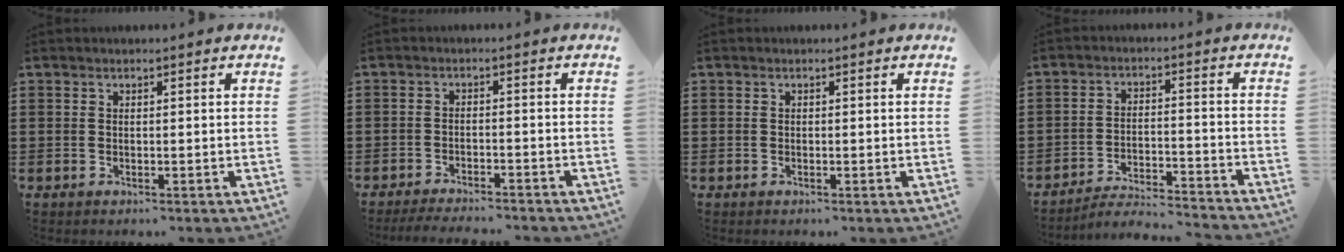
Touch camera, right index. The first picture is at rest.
{"total": 2.7, "force": [-2.7, 0.0, 0.4], "torque": [-0.010, 0.002, -0.055]}
{"total": 0.0}
{"total": 4.2, "force": [-4.1, 0.1, 0.8], "torque": [-0.027, -0.001, -0.089]}